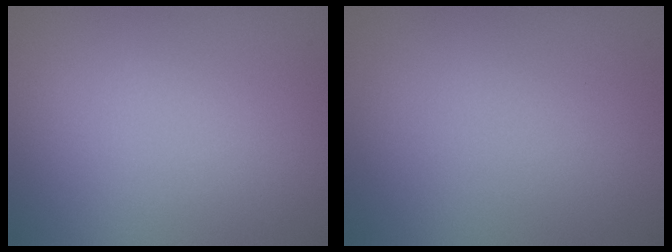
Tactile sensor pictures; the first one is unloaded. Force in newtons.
{"total": 0.0}